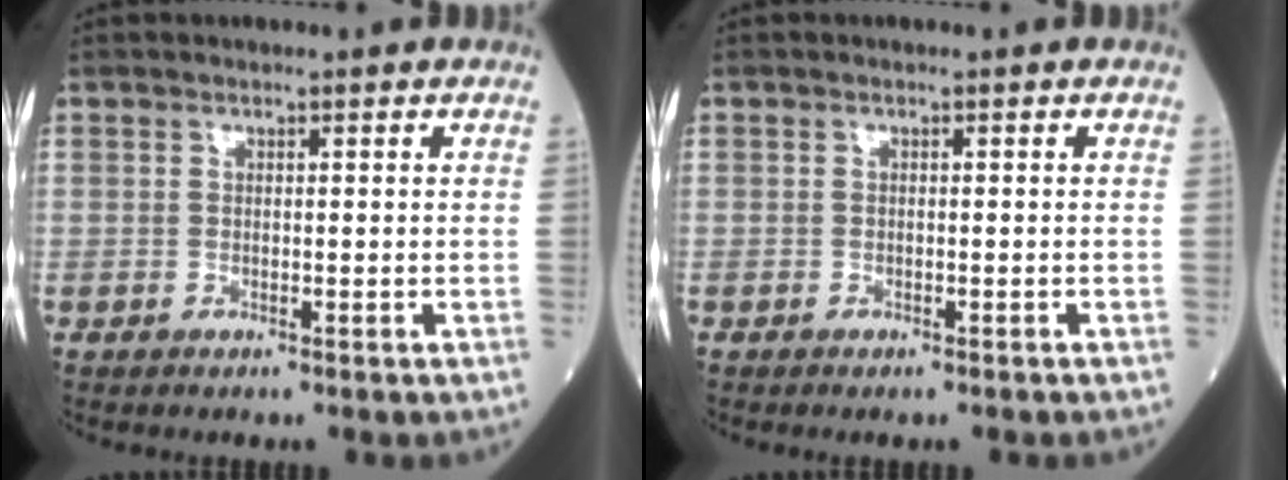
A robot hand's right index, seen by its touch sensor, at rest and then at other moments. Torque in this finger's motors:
{"motor_torque": [-1.83, -0.31, -0.95, -0.21]}